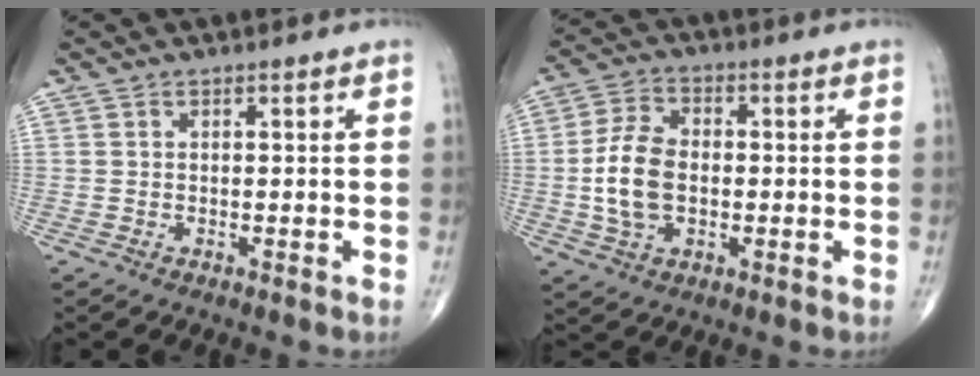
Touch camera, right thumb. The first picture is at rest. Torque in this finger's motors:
{"motor_torque": [-0.29, 0.56, 0.51, 0.45, 0.11]}